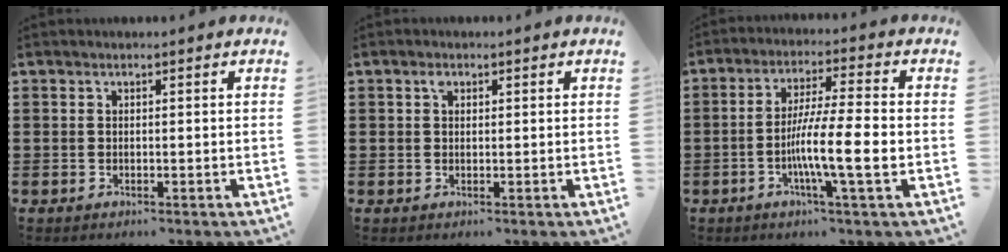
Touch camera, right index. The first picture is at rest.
{"total": 1.1, "force": [0.5, 0.8, 0.7], "torque": [-0.017, 0.004, 0.009]}
{"total": 10.0, "force": [-2.3, 0.8, 9.7], "torque": [-0.176, -0.010, -0.044]}